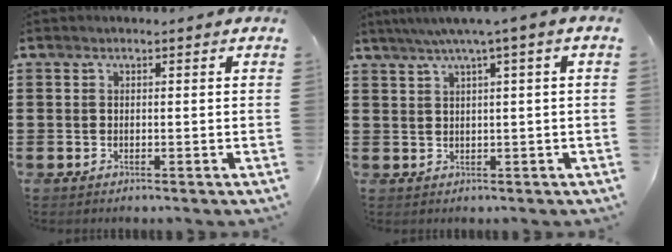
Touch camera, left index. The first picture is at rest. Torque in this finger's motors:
{"motor_torque": [0.72, -0.03, 0.82, 0.21]}